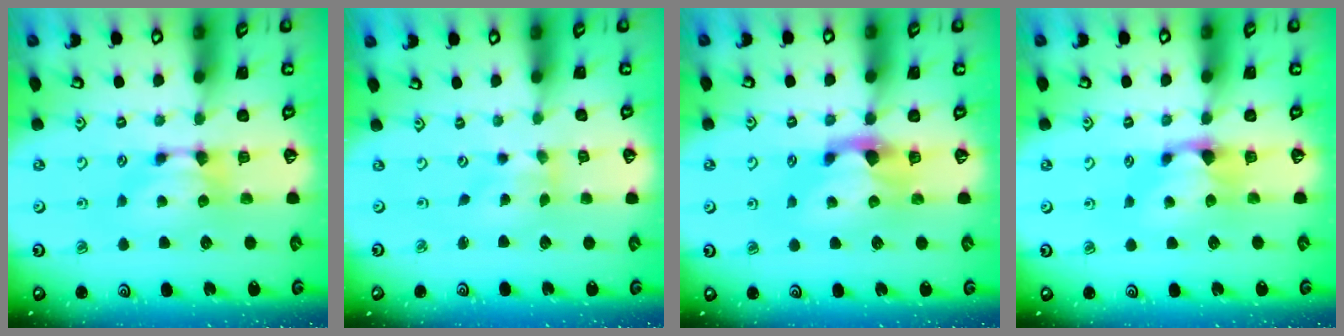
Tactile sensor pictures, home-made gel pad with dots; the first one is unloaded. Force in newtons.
{"total": 2.0, "press": 1.7, "slide": 1.0}
{"total": 2.0, "press": 1.6, "slide": 1.2}
{"total": 1.0, "press": 0.1, "slide": 1.0}